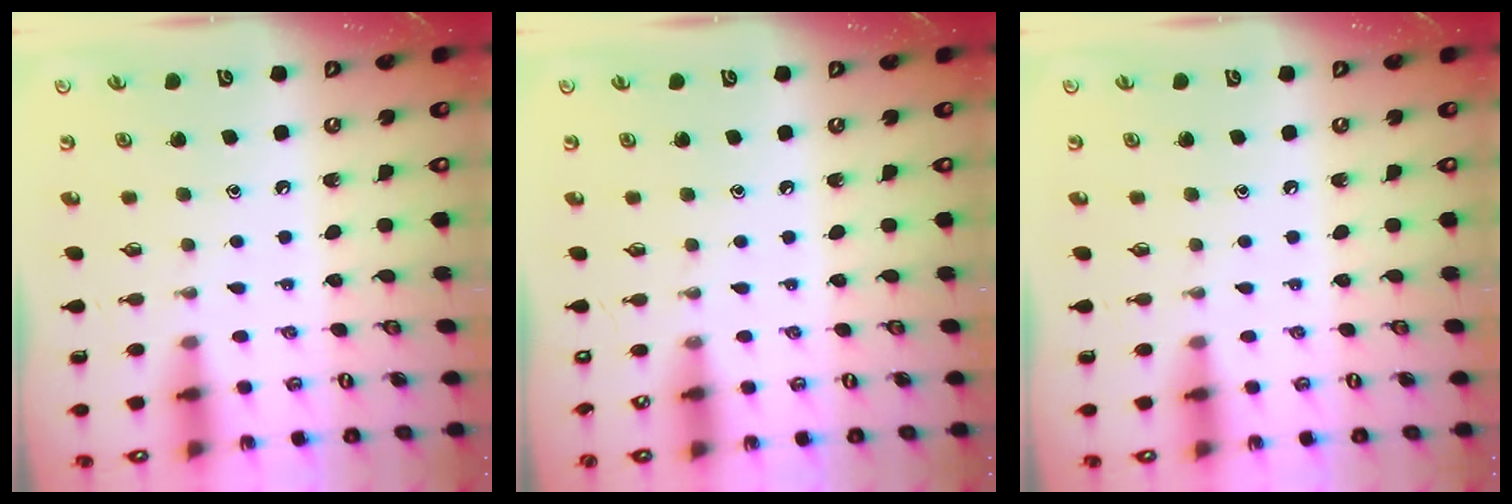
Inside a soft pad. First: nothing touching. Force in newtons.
{"total": 0.0}
{"total": 0.0}